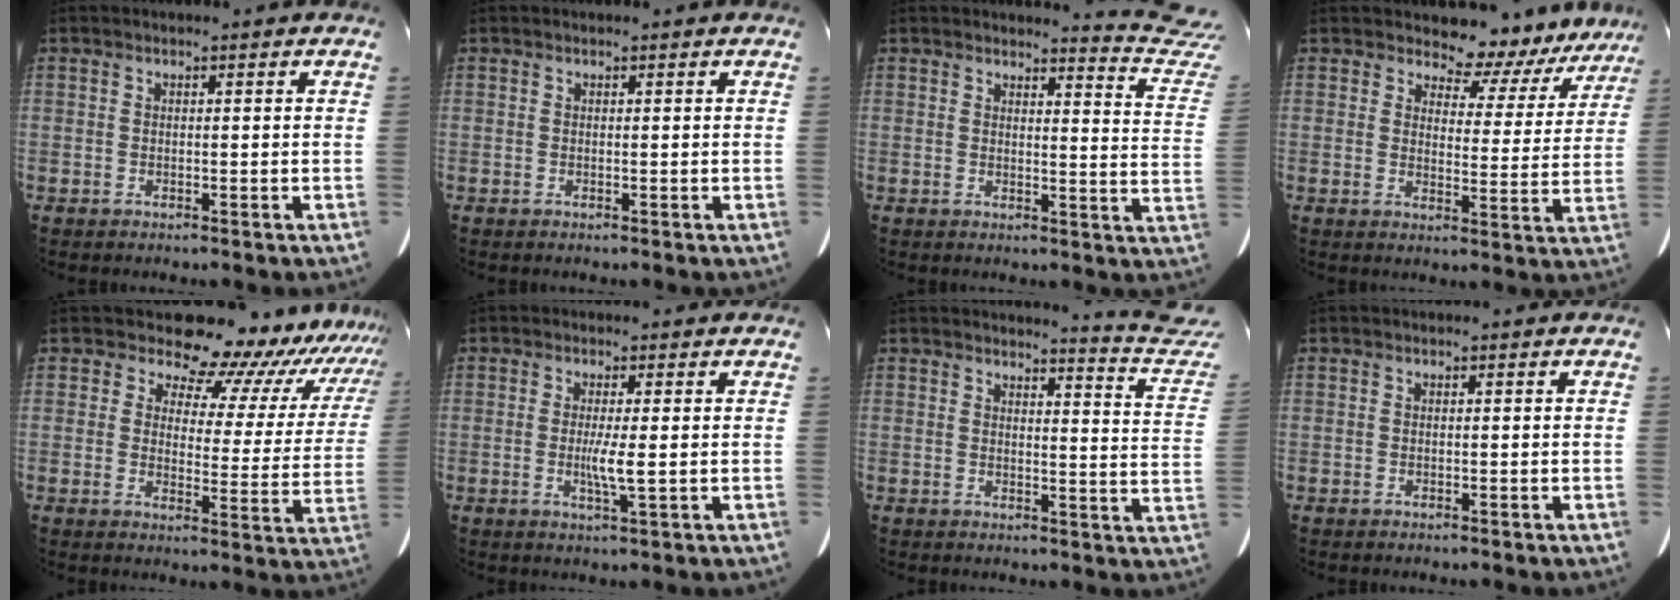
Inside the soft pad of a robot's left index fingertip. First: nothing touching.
{"total": 0.0}
{"total": 11.6, "force": [11.5, -1.4, -0.9], "torque": [0.013, -0.136, 0.102]}
{"total": 9.3, "force": [8.7, 3.5, 0.3], "torque": [0.017, -0.016, 0.087]}
{"total": 18.6, "force": [17.5, 5.8, 2.2], "torque": [0.008, -0.084, 0.172]}
{"total": 3.1, "force": [-0.5, -0.2, 3.0], "torque": [-0.065, -0.007, -0.003]}
{"total": 12.0, "force": [11.9, -1.5, 0.0], "torque": [0.000, -0.119, 0.112]}
{"total": 0.0}